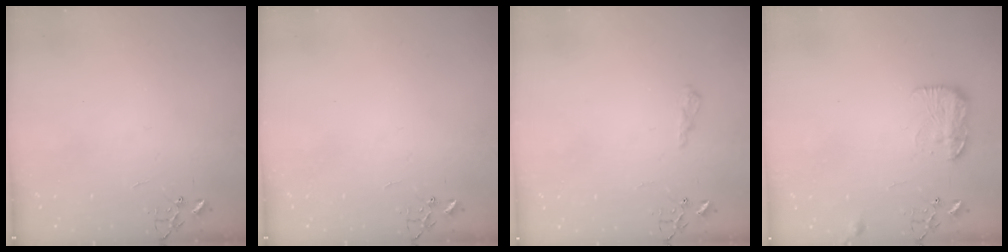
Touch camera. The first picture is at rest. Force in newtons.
{"total": 0.0}
{"total": 9.8, "press": 9.7, "slide": 1.0}
{"total": 11.5, "press": 11.4, "slide": 0.6}